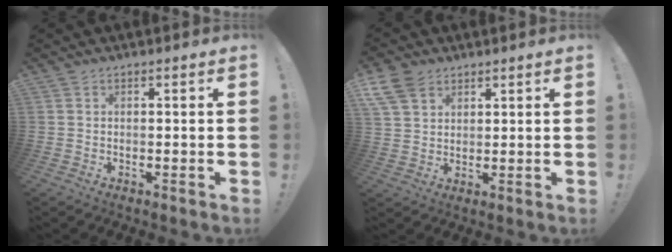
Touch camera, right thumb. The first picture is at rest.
{"total": 8.6, "force": [5.1, 5.5, 4.2], "torque": [-0.089, -0.016, 0.103]}